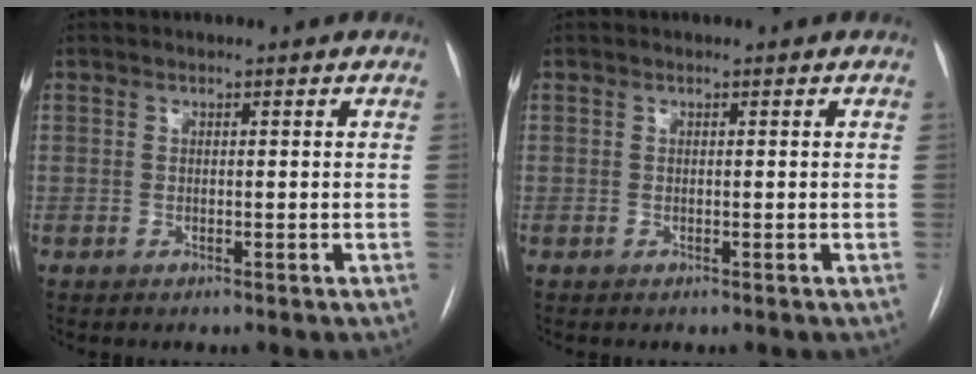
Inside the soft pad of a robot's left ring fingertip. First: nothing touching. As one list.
[{"total": 0.0}]